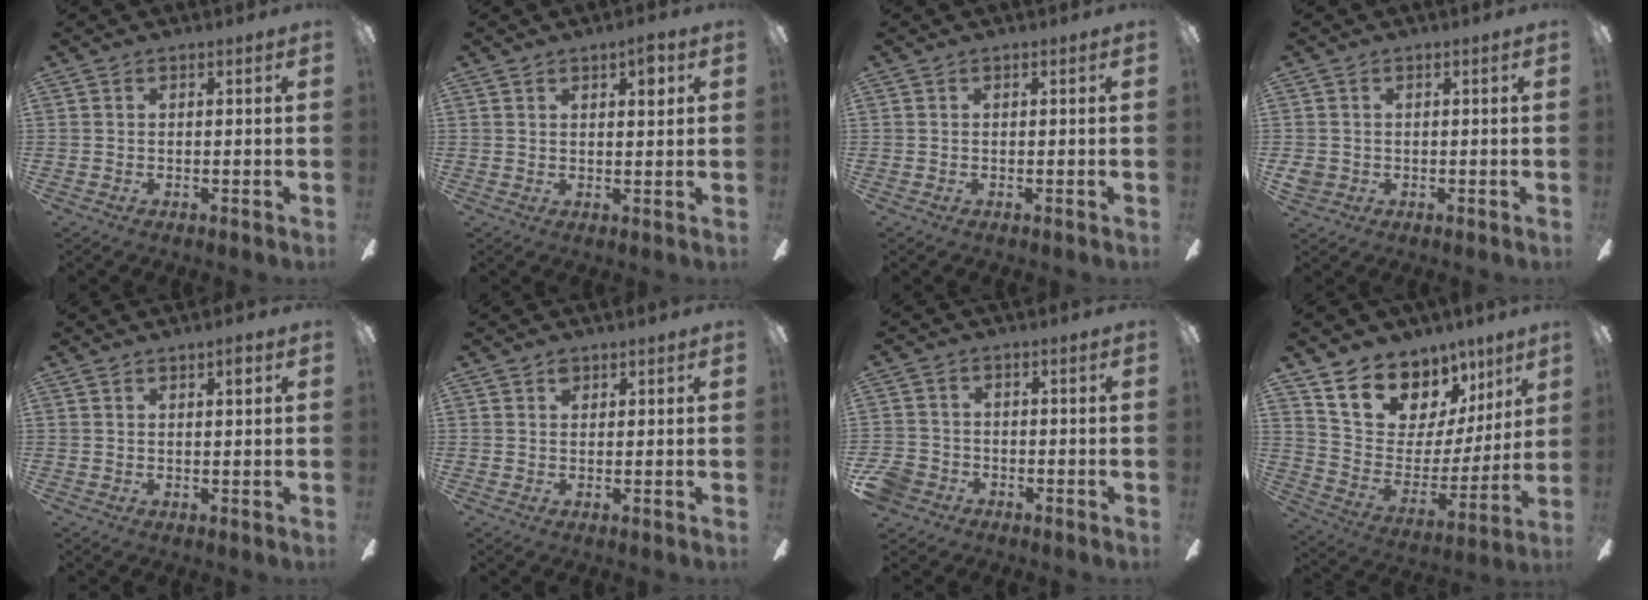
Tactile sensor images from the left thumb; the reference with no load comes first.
{"total": 3.8, "force": [2.1, 1.4, 2.8], "torque": [-0.028, -0.009, 0.028]}
{"total": 0.0}
{"total": 2.4, "force": [0.0, 2.2, 0.8], "torque": [-0.014, 0.004, 0.001]}
{"total": 2.2, "force": [1.4, 0.7, 1.5], "torque": [-0.025, -0.001, 0.022]}
{"total": 1.8, "force": [1.3, 1.1, 0.7], "torque": [-0.009, -0.002, 0.022]}
{"total": 5.1, "force": [-2.7, 4.0, 1.5], "torque": [-0.050, 0.014, -0.055]}
{"total": 15.5, "force": [11.3, 9.5, 4.8], "torque": [-0.096, -0.082, 0.211]}